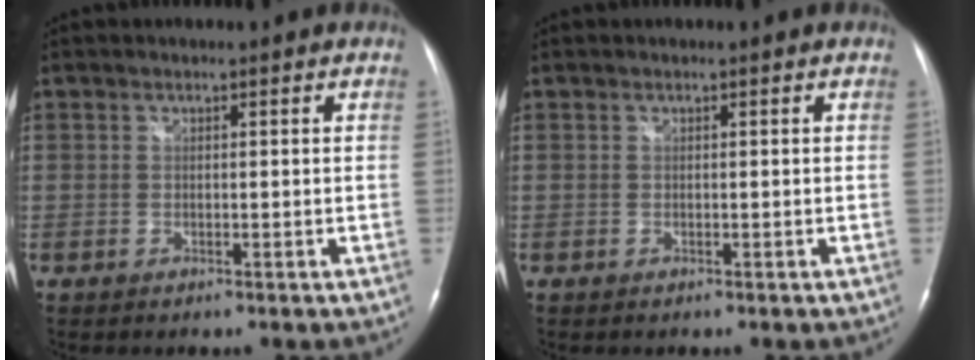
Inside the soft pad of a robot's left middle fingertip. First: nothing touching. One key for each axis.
{"total": 0.0}